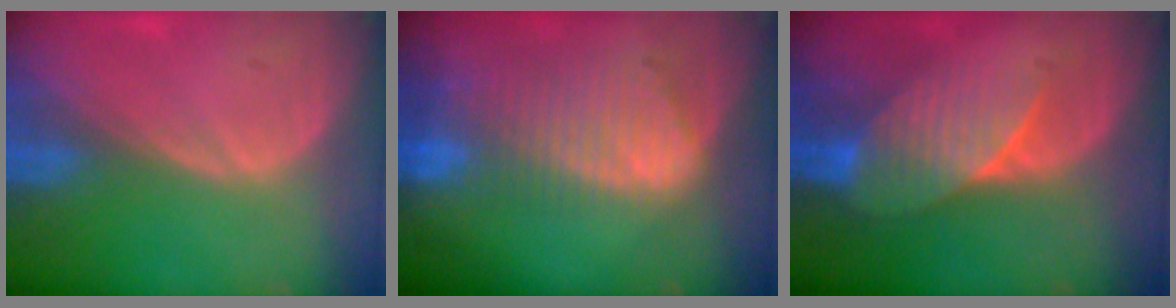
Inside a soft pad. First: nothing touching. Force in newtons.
{"total": 9.3, "press": 8.1, "slide": 4.4}
{"total": 7.4, "press": 6.9, "slide": 2.8}